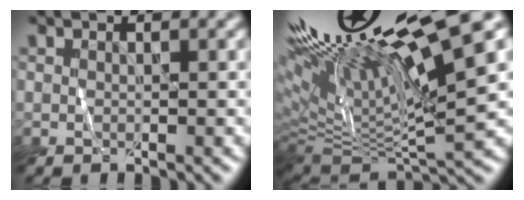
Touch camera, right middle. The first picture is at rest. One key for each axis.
{"total": 17.9, "fx": 6.7, "fy": 4.3, "fz": 16.1, "tx": -0.251, "ty": 0.037, "tz": 0.134}